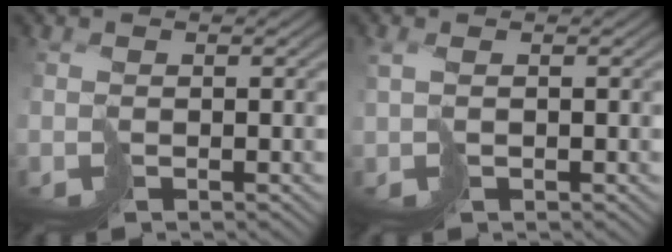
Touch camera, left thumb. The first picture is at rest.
{"total": 1.1, "force": [0.6, 0.2, 0.9], "torque": [-0.026, 0.001, 0.016]}